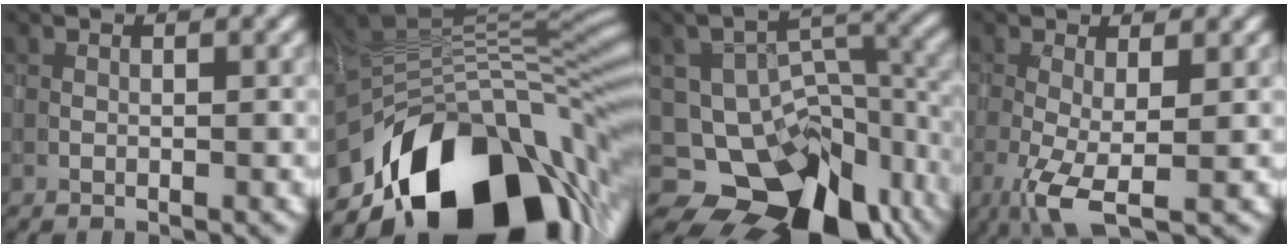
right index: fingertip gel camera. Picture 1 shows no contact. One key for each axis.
{"total": 17.4, "fx": -7.0, "fy": 9.7, "fz": 12.6, "tx": -0.208, "ty": -0.018, "tz": -0.108}
{"total": 11.8, "fx": -7.1, "fy": 7.7, "fz": 5.5, "tx": -0.074, "ty": 0.003, "tz": -0.102}
{"total": 4.3, "fx": -1.5, "fy": 1.0, "fz": 3.9, "tx": -0.087, "ty": -0.011, "tz": -0.030}